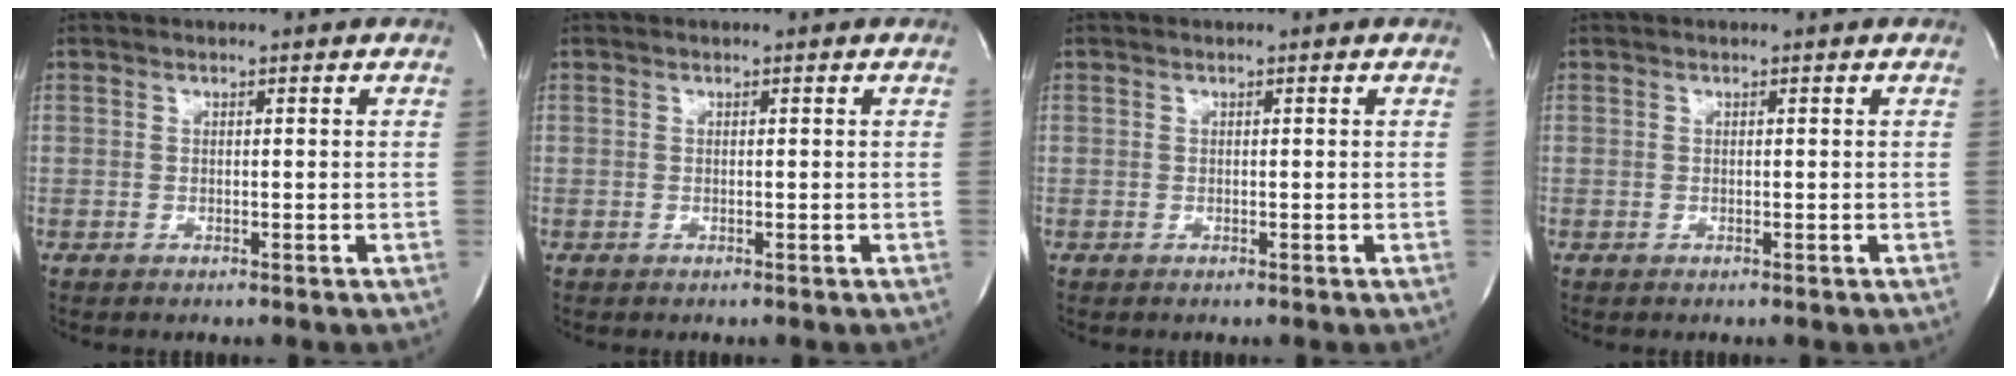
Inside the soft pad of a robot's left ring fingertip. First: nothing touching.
{"total": 0.0}
{"total": 0.0}
{"total": 0.0}